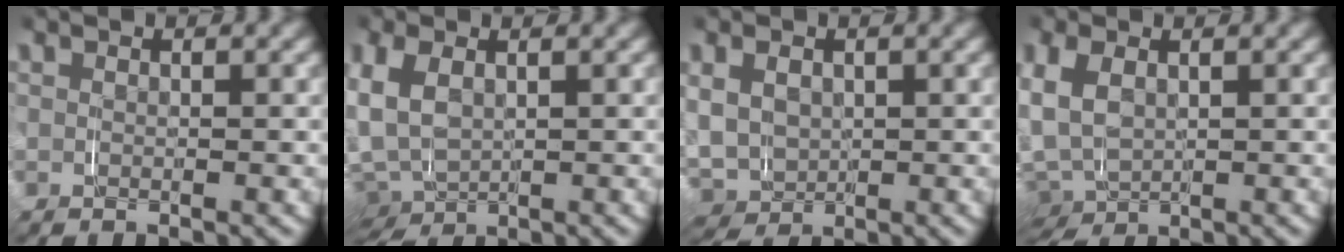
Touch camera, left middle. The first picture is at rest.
{"total": 6.3, "force": [-1.7, 5.6, 2.2], "torque": [-0.068, -0.028, -0.023]}
{"total": 6.2, "force": [-1.3, 5.9, 1.6], "torque": [-0.047, -0.032, -0.015]}
{"total": 5.6, "force": [-1.4, 5.1, 1.9], "torque": [-0.062, -0.025, -0.019]}